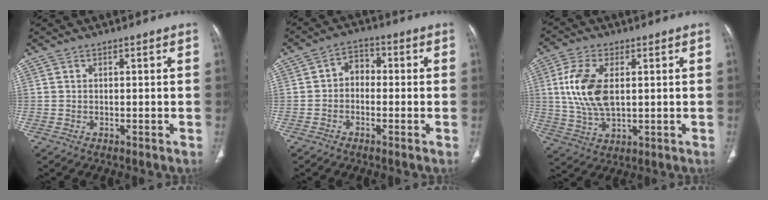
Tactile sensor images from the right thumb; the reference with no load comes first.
{"total": 4.2, "force": [-0.7, 3.3, 2.6], "torque": [-0.022, 0.017, -0.026]}
{"total": 11.5, "force": [1.9, 6.2, 9.5], "torque": [-0.200, -0.009, 0.040]}